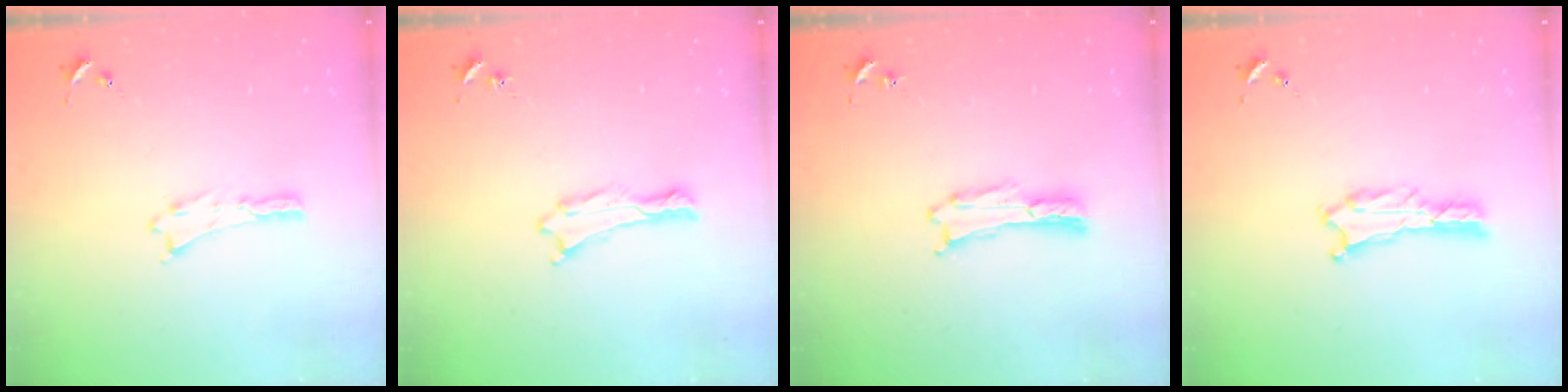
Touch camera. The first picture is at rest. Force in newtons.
{"total": 0.0}
{"total": 0.0}
{"total": 1.3, "press": 1.2, "slide": 0.1}